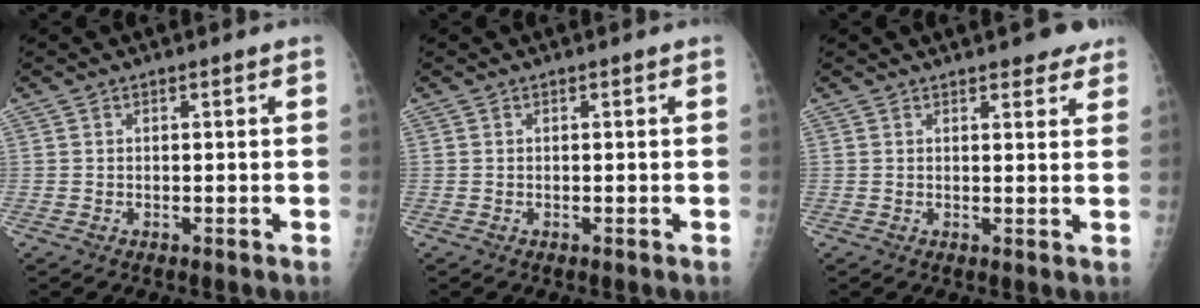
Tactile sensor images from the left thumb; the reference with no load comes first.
{"total": 0.0}
{"total": 4.9, "force": [3.7, 1.7, 2.7], "torque": [-0.009, -0.011, 0.042]}